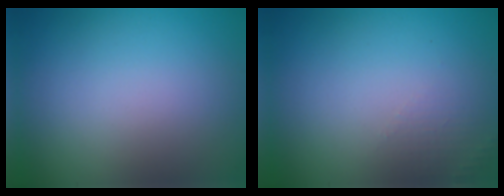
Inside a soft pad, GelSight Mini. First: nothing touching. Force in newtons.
{"total": 1.1, "press": 1.1, "slide": 0.3}